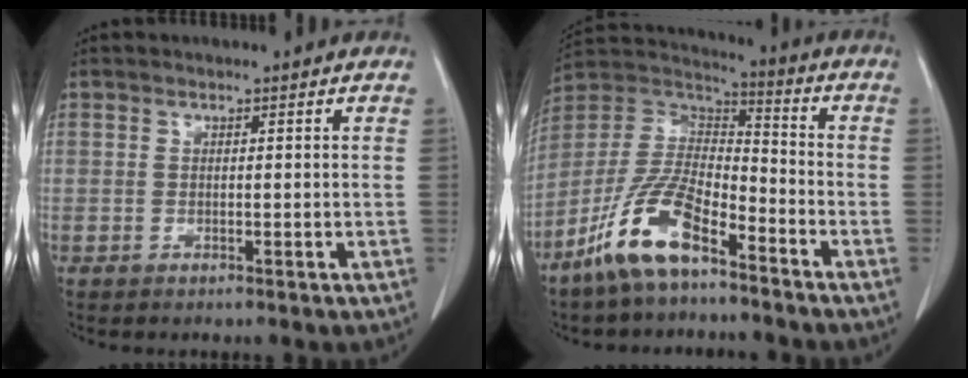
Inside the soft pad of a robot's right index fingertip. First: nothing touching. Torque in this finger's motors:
{"motor_torque": [0.53, -0.31, 0.21, 0.05]}